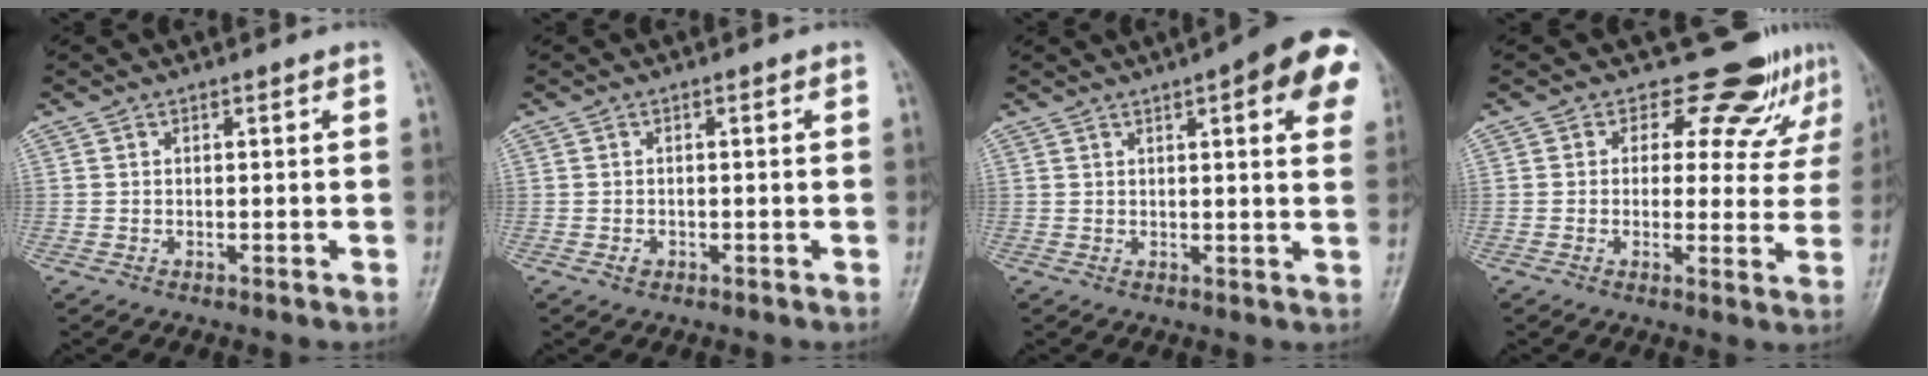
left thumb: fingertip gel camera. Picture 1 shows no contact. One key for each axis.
{"total": 1.1, "fx": -0.5, "fy": 0.9, "fz": 0.4, "tx": -0.003, "ty": 0.001, "tz": -0.008}
{"total": 12.9, "fx": 5.2, "fy": 3.5, "fz": 11.2, "tx": -0.109, "ty": -0.007, "tz": 0.052}
{"total": 9.7, "fx": 8.0, "fy": 4.9, "fz": 2.6, "tx": 0.014, "ty": -0.050, "tz": 0.087}